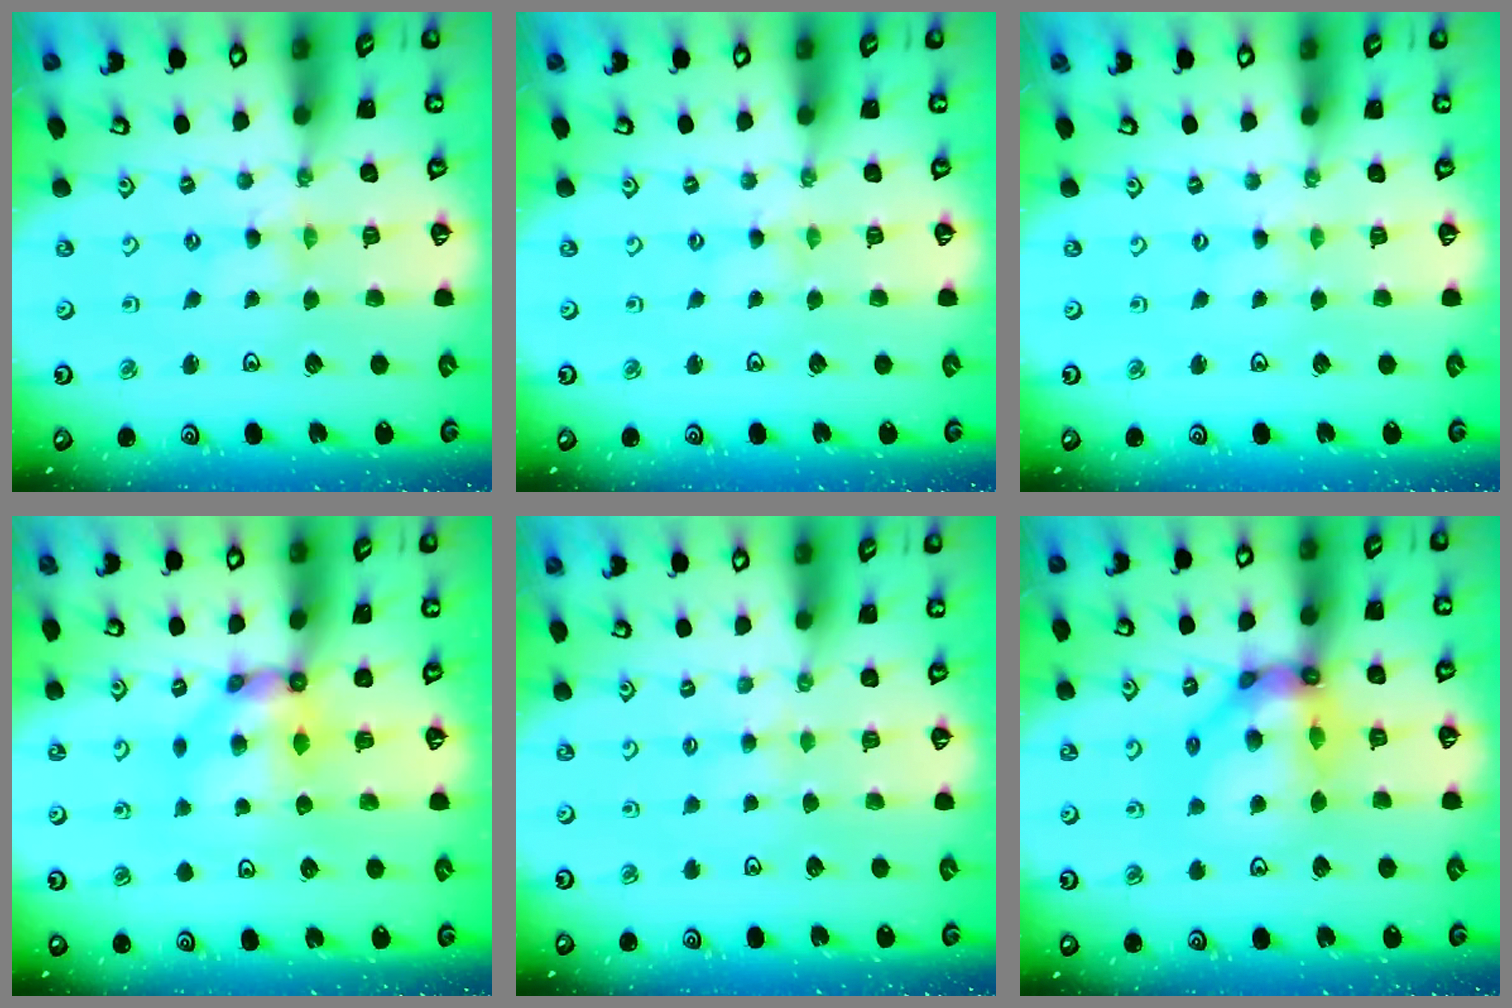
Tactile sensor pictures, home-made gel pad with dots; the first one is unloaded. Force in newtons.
{"total": 1.2, "press": 1.1, "slide": 0.2}
{"total": 0.0}
{"total": 7.3, "press": 7.3, "slide": 0.4}
{"total": 3.2, "press": 3.2, "slide": 0.5}
{"total": 14.9, "press": 14.7, "slide": 1.9}